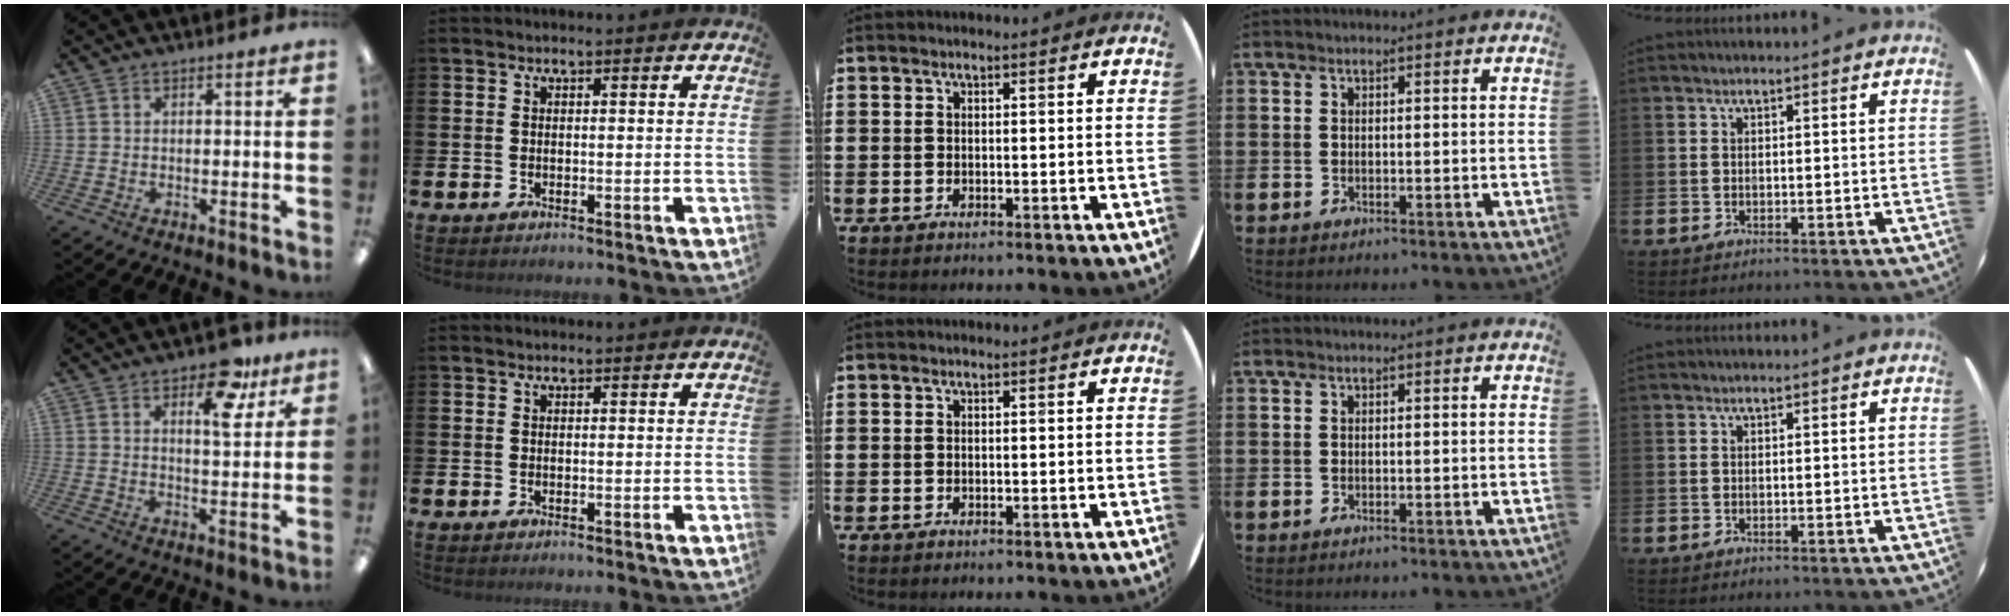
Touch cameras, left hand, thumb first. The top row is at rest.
{"thumb": {"total": 11.5, "force": [6.8, 5.2, 7.8], "torque": [-0.095, -0.027, 0.109]}}